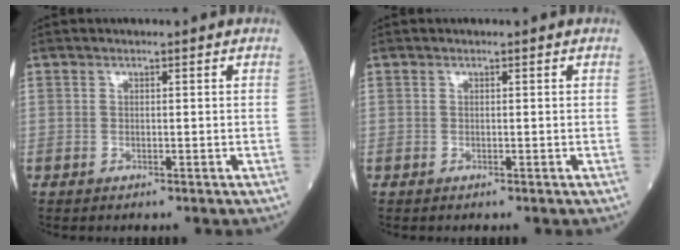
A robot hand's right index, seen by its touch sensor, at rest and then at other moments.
{"total": 0.0}